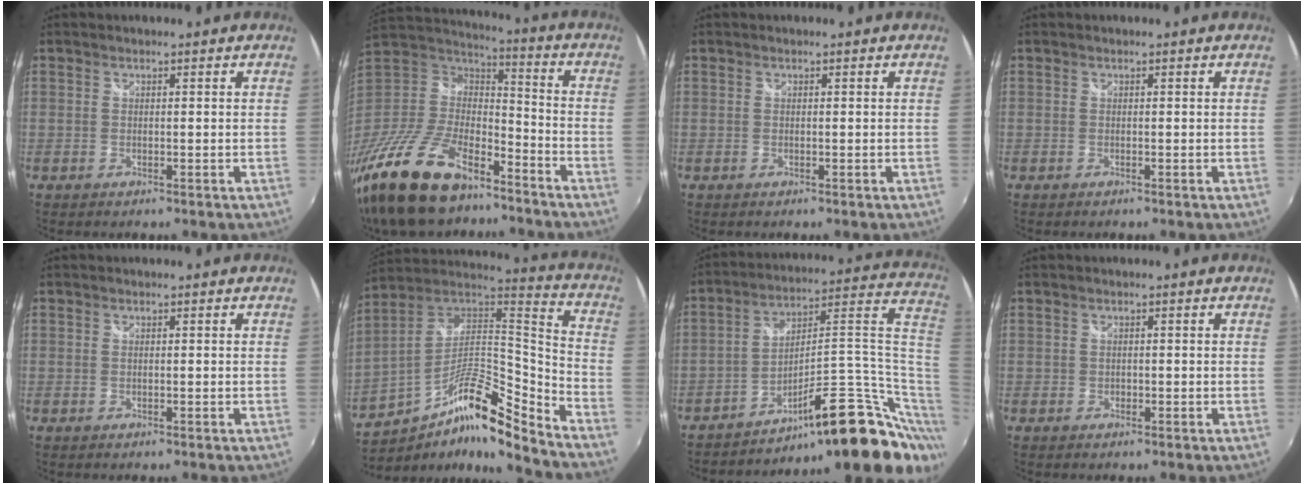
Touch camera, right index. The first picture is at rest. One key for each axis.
{"total": 25.6, "fx": -17.7, "fy": 11.1, "fz": 14.8, "tx": -0.319, "ty": -0.020, "tz": -0.308}
{"total": 0.0}
{"total": 0.0}
{"total": 0.0}
{"total": 18.7, "fx": -11.2, "fy": 4.3, "fz": 14.4, "tx": -0.261, "ty": 0.003, "tz": -0.208}
{"total": 21.4, "fx": -8.2, "fy": 6.9, "fz": 18.5, "tx": -0.233, "ty": 0.033, "tz": -0.116}
{"total": 0.8, "fx": -0.3, "fy": 0.8, "fz": 0.2, "tx": -0.002, "ty": -0.002, "tz": -0.004}